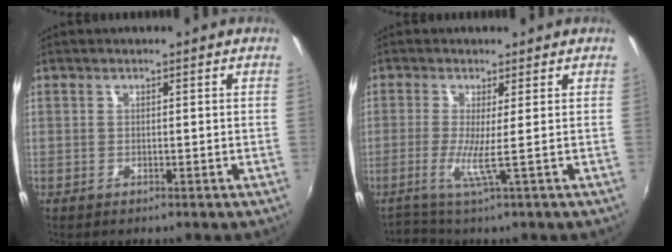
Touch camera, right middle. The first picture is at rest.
{"total": 3.0, "force": [-0.9, -1.1, 2.7], "torque": [-0.073, -0.006, -0.026]}